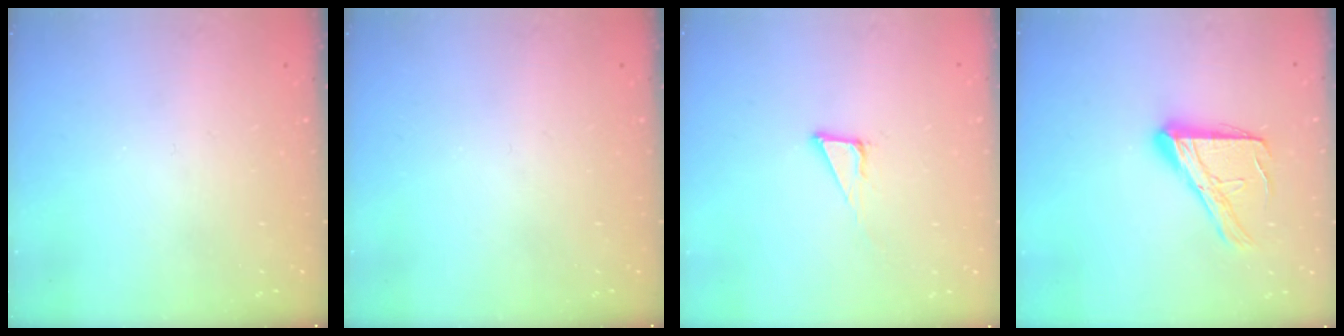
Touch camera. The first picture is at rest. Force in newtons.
{"total": 0.0}
{"total": 3.9, "press": 3.9, "slide": 0.2}
{"total": 14.7, "press": 14.7, "slide": 1.1}